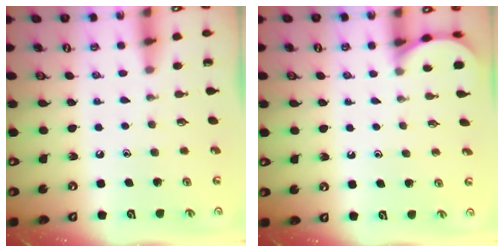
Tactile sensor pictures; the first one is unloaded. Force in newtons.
{"total": 1.4, "press": 1.4, "slide": 0.1}